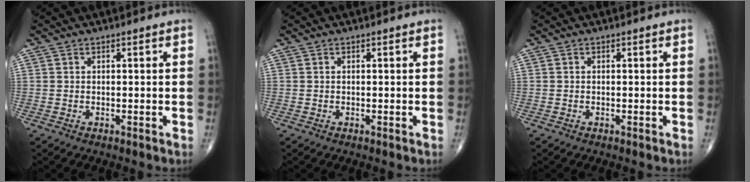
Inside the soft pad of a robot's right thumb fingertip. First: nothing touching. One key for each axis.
{"total": 0.0}
{"total": 0.0}